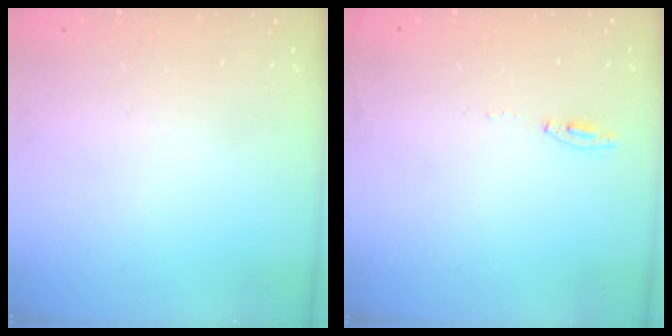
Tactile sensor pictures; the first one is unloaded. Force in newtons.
{"total": 4.6, "press": 4.6, "slide": 0.5}